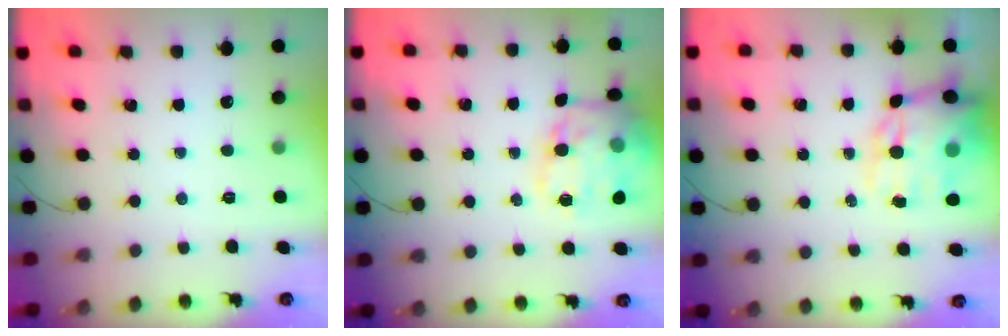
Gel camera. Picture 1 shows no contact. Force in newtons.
{"total": 16.6, "press": 16.5, "slide": 1.6}
{"total": 15.9, "press": 15.3, "slide": 4.3}